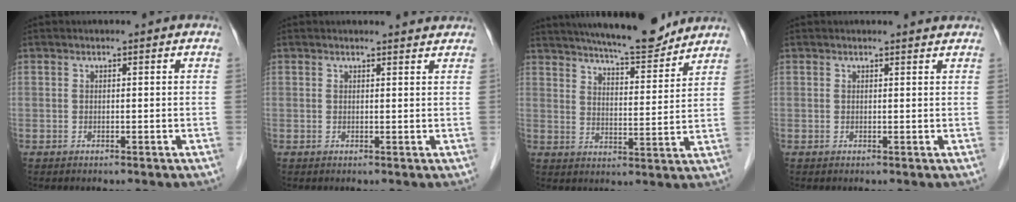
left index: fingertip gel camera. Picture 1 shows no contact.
{"total": 2.7, "force": [2.7, 0.3, 0.2], "torque": [-0.010, 0.001, 0.026]}
{"total": 13.6, "force": [12.3, 1.5, 5.4], "torque": [-0.086, -0.005, 0.180]}
{"total": 1.9, "force": [1.9, 0.2, 0.1], "torque": [-0.010, -0.001, 0.018]}